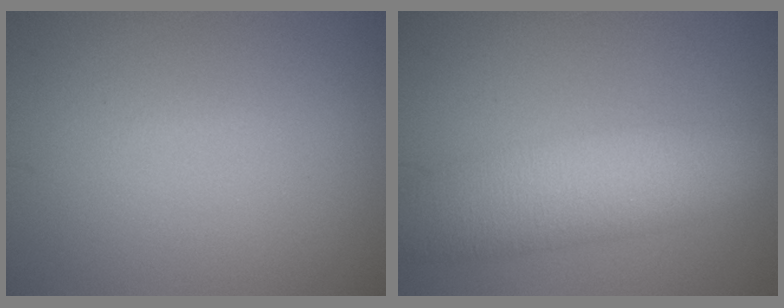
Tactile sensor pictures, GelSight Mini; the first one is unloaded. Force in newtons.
{"total": 7.6, "press": 7.6, "slide": 0.5}